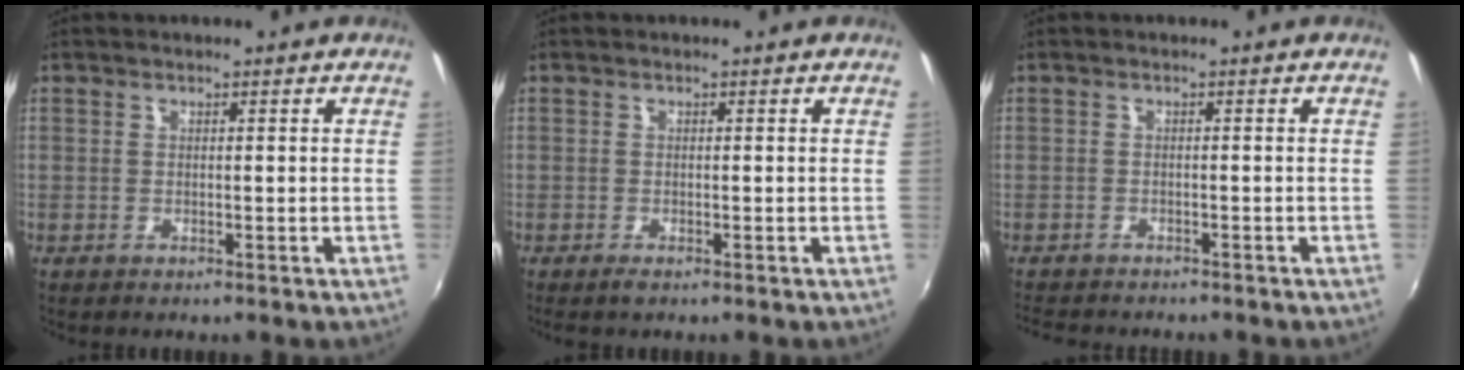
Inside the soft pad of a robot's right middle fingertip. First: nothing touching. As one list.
[{"total": 1.0, "force": [-0.8, 0.2, 0.6], "torque": [-0.013, -0.005, -0.015]}, {"total": 5.0, "force": [-4.6, 1.1, 1.6], "torque": [-0.043, -0.017, -0.074]}]